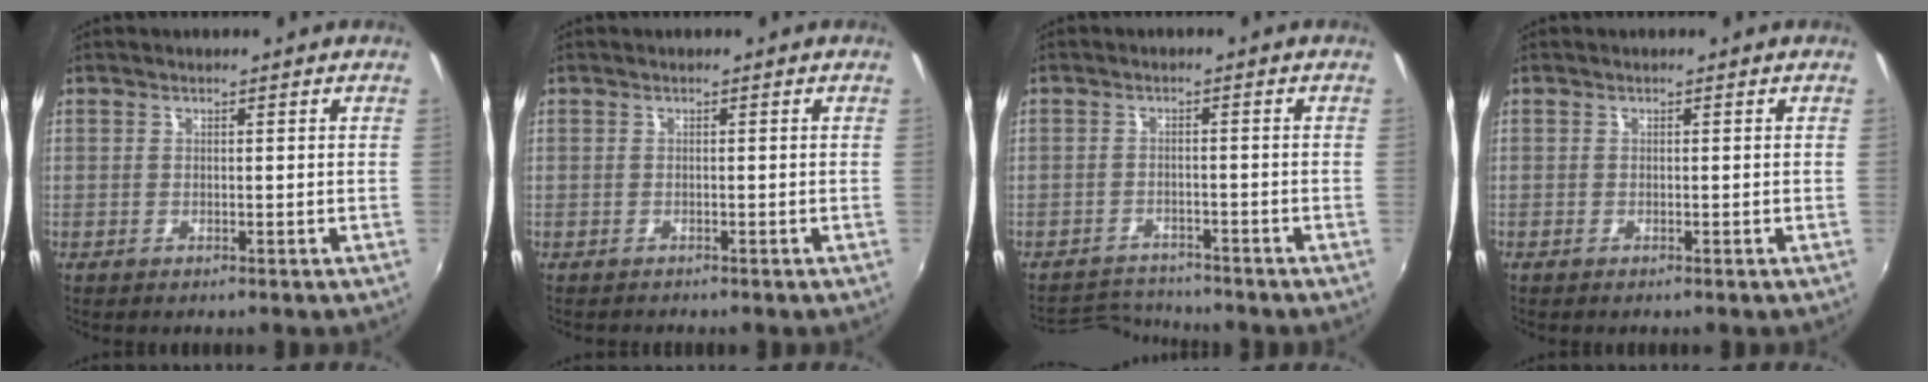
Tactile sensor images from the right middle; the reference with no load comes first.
{"total": 0.7, "force": [-0.6, 0.1, -0.1], "torque": [-0.001, 0.001, -0.010]}
{"total": 5.3, "force": [-5.3, 0.8, -0.2], "torque": [-0.014, 0.014, -0.093]}
{"total": 0.0}